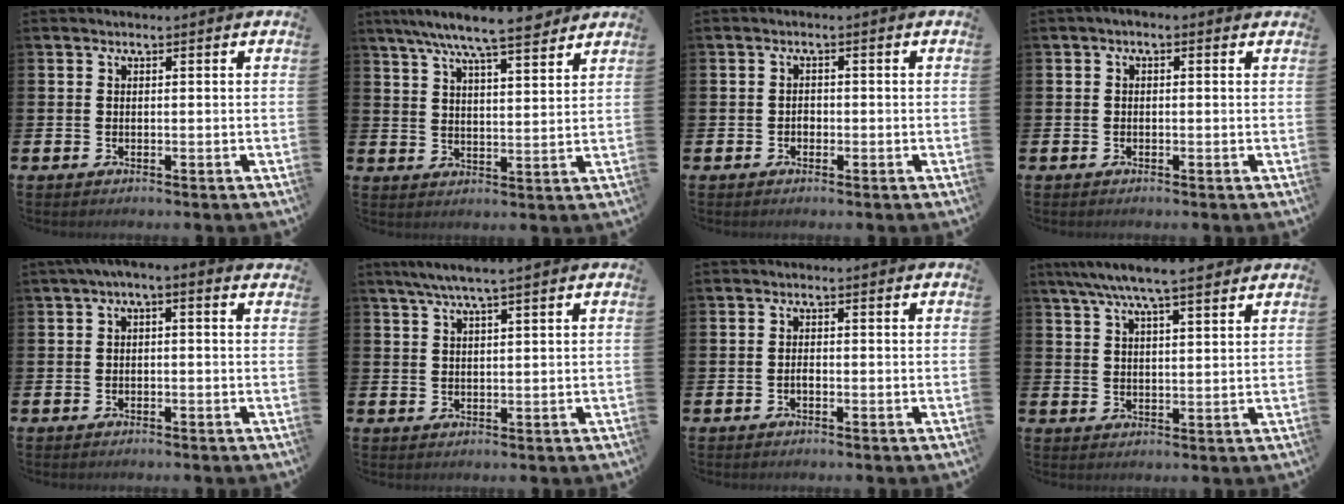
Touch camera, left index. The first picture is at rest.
{"total": 8.3, "force": [7.5, 0.6, 3.4], "torque": [-0.085, -0.031, 0.135]}
{"total": 1.1, "force": [-0.5, 0.8, 0.5], "torque": [-0.009, 0.003, -0.011]}
{"total": 0.8, "force": [-0.5, 0.3, 0.5], "torque": [-0.008, 0.002, -0.011]}
{"total": 1.6, "force": [-0.9, 0.3, 1.2], "torque": [-0.019, 0.002, -0.019]}
{"total": 3.5, "force": [2.8, -0.3, 2.2], "torque": [-0.054, 0.001, 0.050]}
{"total": 1.0, "force": [-0.5, 0.4, 0.8], "torque": [-0.013, 0.000, -0.011]}
{"total": 7.2, "force": [6.3, 0.9, 3.2], "torque": [-0.077, -0.017, 0.114]}